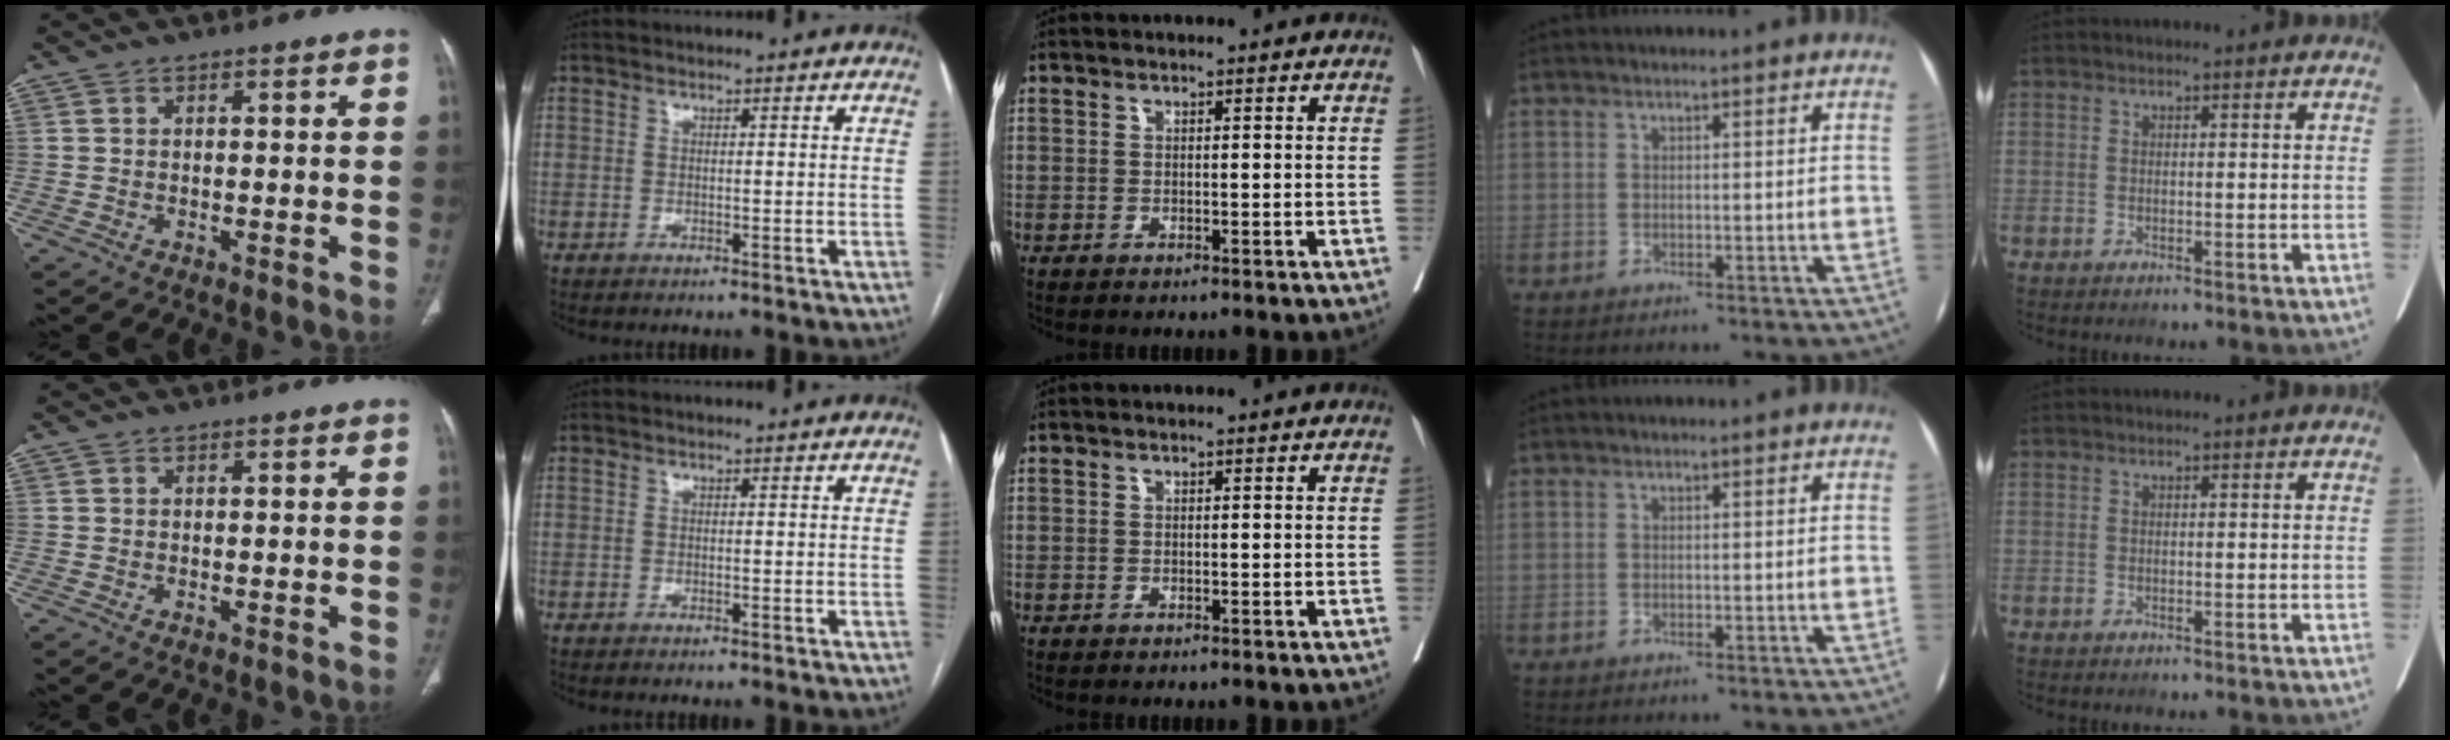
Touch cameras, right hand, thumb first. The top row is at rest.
{}